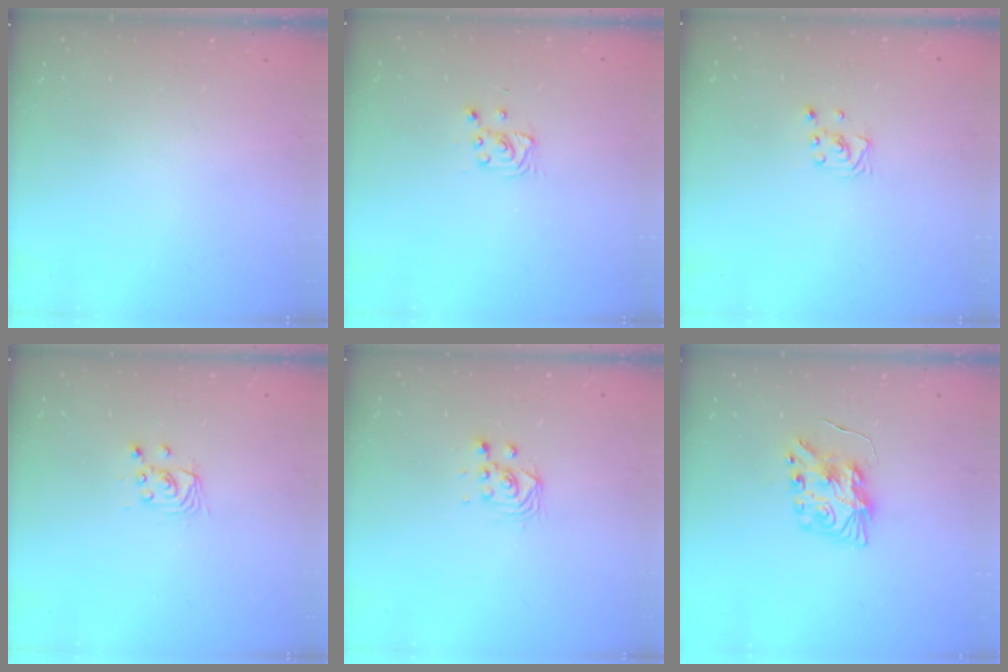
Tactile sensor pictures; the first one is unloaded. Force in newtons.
{"total": 2.9, "press": 2.9, "slide": 0.4}
{"total": 2.0, "press": 2.0, "slide": 0.1}
{"total": 2.7, "press": 2.7, "slide": 0.2}
{"total": 3.0, "press": 3.0, "slide": 0.1}
{"total": 8.7, "press": 8.7, "slide": 0.3}